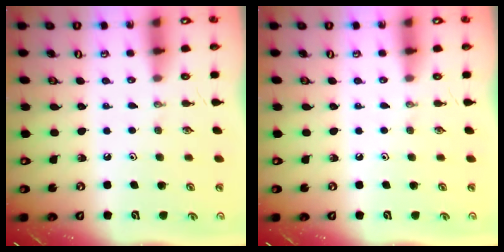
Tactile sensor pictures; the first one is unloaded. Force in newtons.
{"total": 0.0}